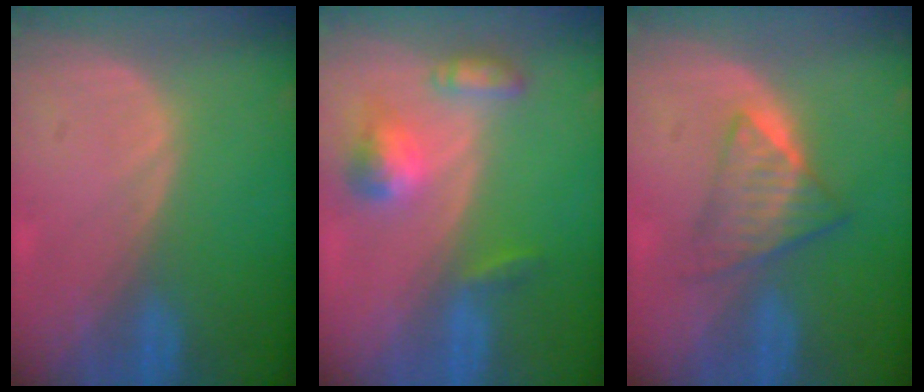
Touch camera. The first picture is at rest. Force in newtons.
{"total": 5.8, "press": 5.3, "slide": 2.3}
{"total": 6.2, "press": 5.4, "slide": 3.0}